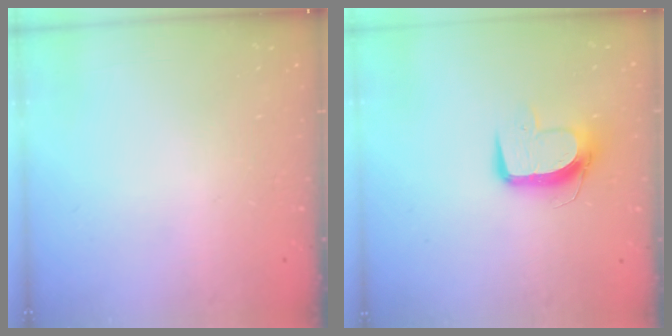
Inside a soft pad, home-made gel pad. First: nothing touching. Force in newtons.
{"total": 9.8, "press": 9.8, "slide": 0.5}